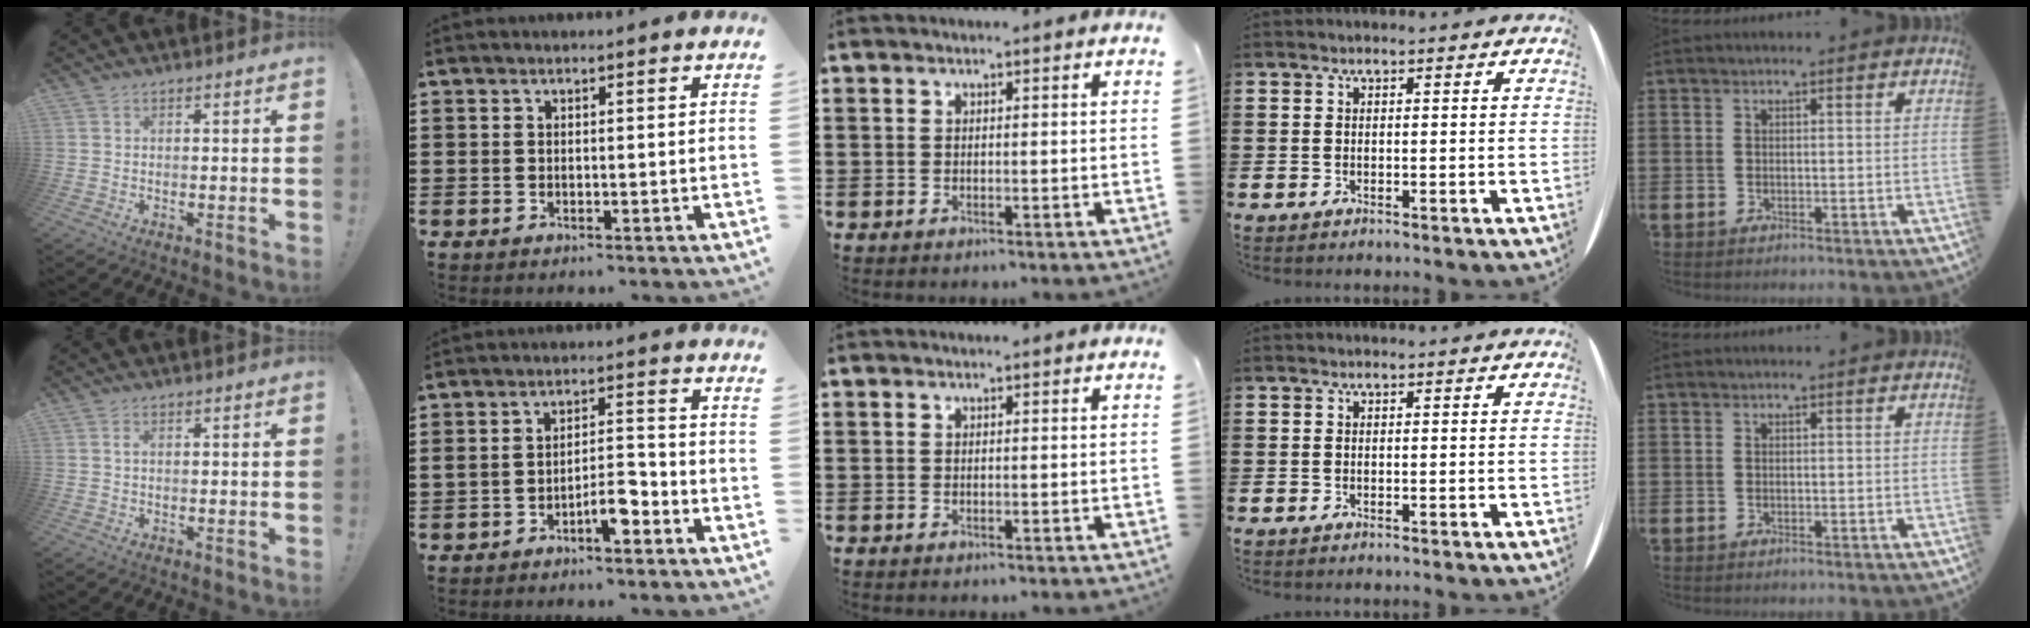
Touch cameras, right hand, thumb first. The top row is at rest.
{"thumb": {"total": 0.7, "force": [-0.1, 0.4, 0.6], "torque": [-0.017, 0.006, -0.001]}, "index": {"total": 5.2, "force": [-3.2, 1.6, 3.9], "torque": [-0.069, 0.009, -0.059]}}